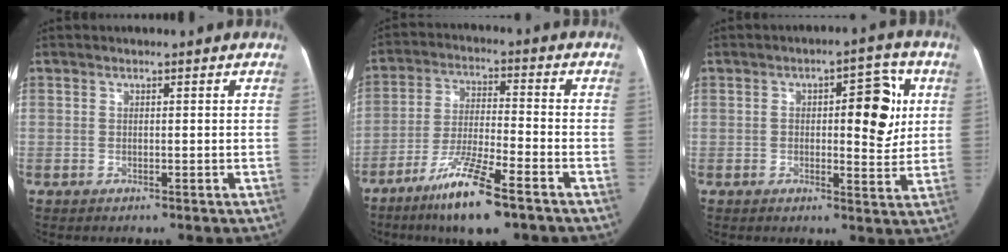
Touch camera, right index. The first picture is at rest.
{"total": 11.7, "force": [-7.5, 1.0, 8.9], "torque": [-0.175, -0.028, -0.135]}
{"total": 9.3, "force": [1.7, 3.3, 8.5], "torque": [-0.105, 0.016, 0.020]}